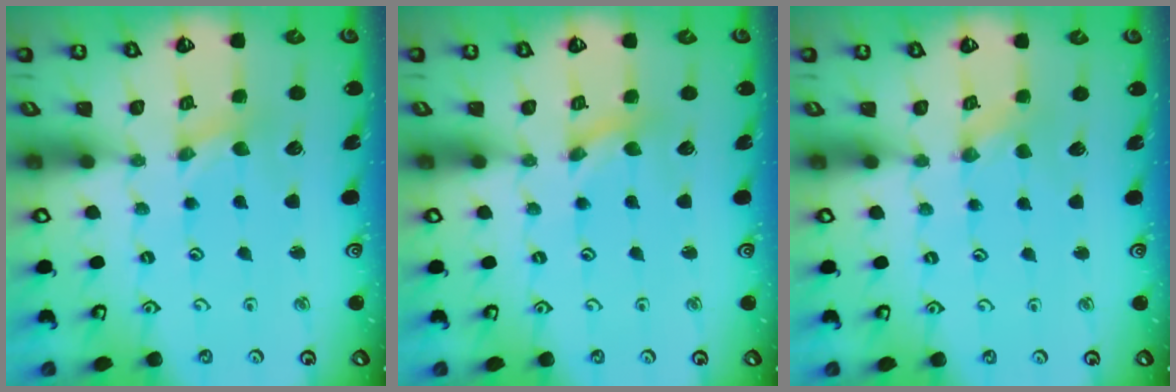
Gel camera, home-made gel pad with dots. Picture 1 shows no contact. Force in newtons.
{"total": 0.0}
{"total": 0.0}